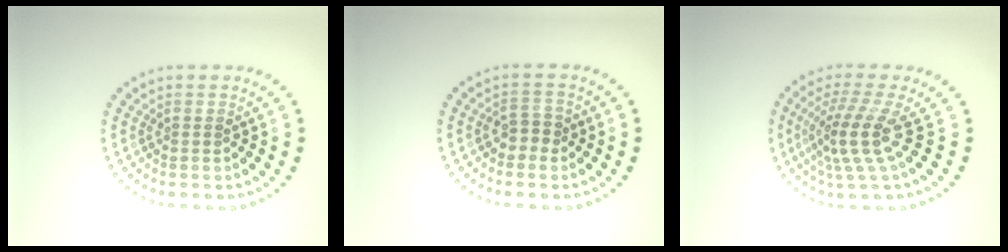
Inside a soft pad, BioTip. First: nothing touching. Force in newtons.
{"total": 1.8, "press": 1.7, "slide": 0.8}
{"total": 4.0, "press": 2.8, "slide": 2.9}